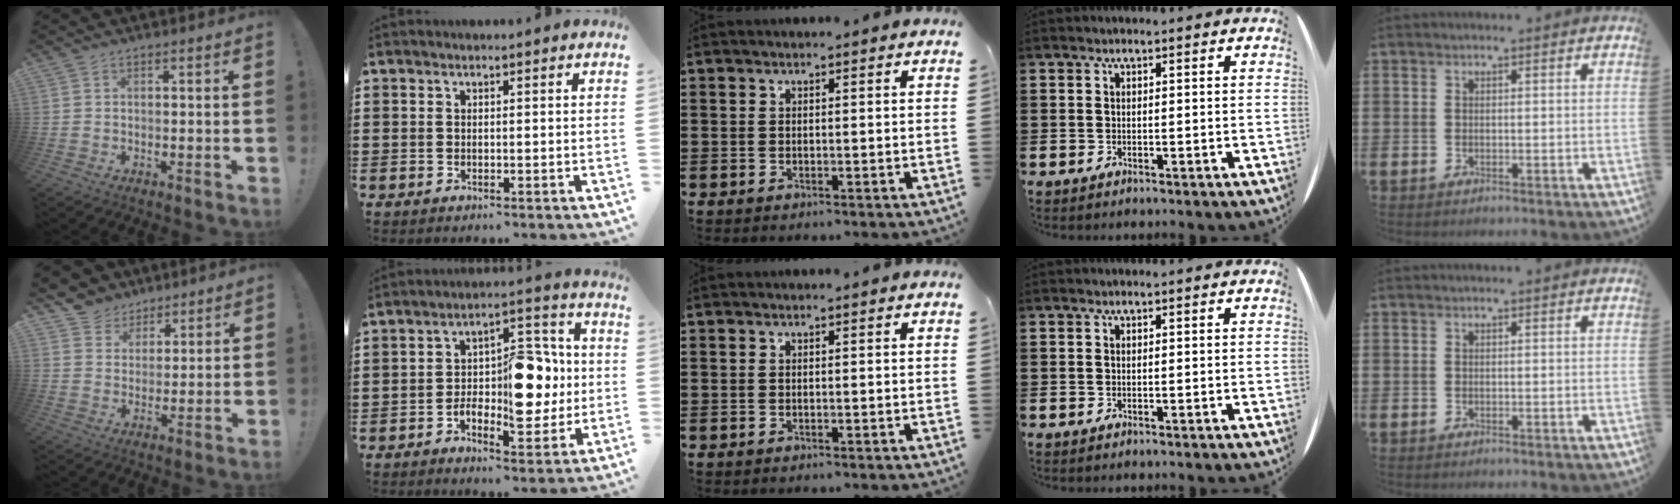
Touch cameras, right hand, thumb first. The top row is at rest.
{"thumb": {"total": 6.4, "force": [3.9, 5.0, 0.1], "torque": [0.000, -0.035, 0.080]}, "index": {"total": 11.6, "force": [-1.1, 5.9, 9.9], "torque": [-0.131, 0.003, -0.017]}}